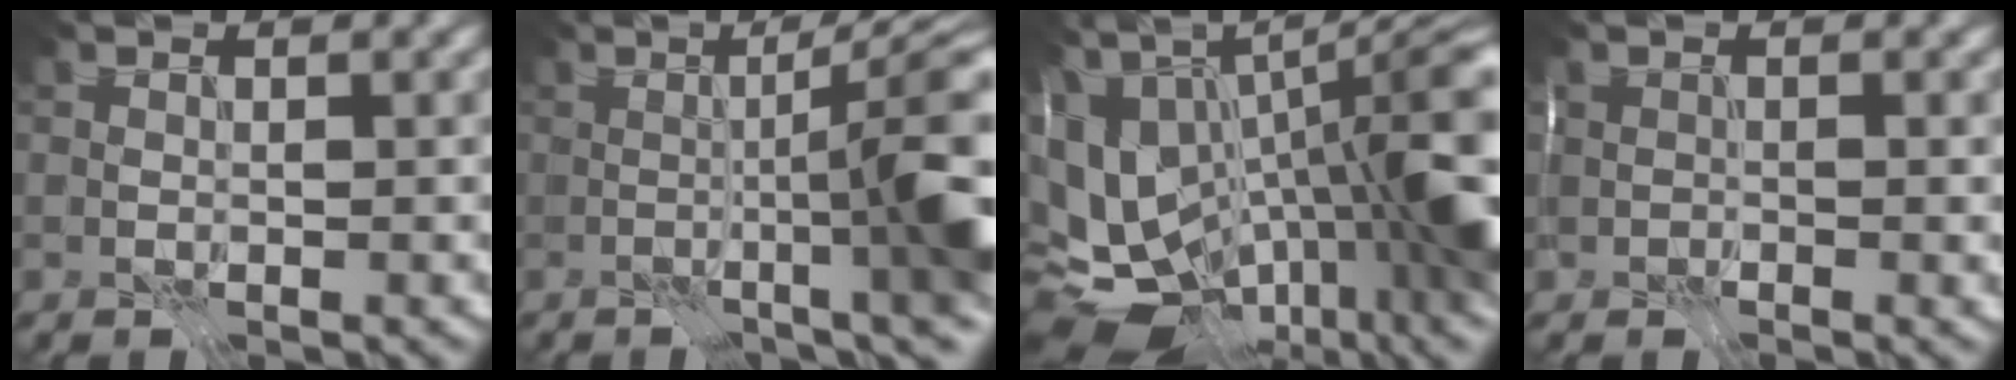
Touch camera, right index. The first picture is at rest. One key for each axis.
{"total": 11.1, "fx": -0.6, "fy": 2.4, "fz": 10.8, "tx": -0.109, "ty": 0.018, "tz": -0.018}
{"total": 17.6, "fx": 0.0, "fy": 8.6, "fz": 15.3, "tx": -0.245, "ty": -0.018, "tz": 0.024}
{"total": 1.0, "fx": 0.0, "fy": 0.7, "fz": 0.7, "tx": -0.010, "ty": -0.005, "tz": -0.001}